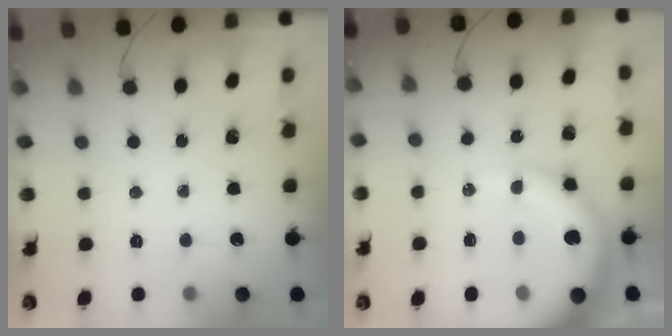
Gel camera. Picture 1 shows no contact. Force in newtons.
{"total": 15.0, "press": 14.7, "slide": 3.2}